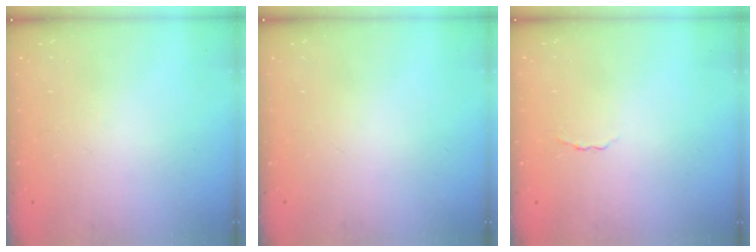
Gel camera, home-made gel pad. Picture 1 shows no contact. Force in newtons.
{"total": 0.0}
{"total": 1.6, "press": 1.5, "slide": 0.5}